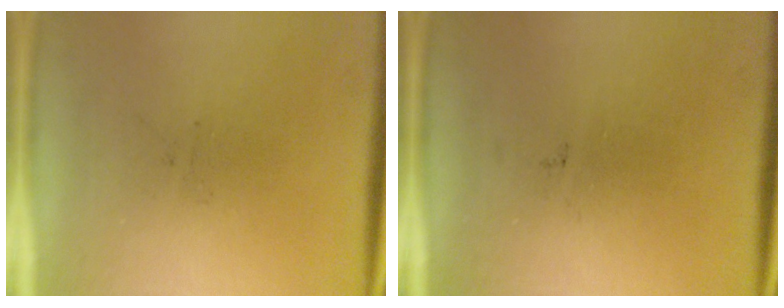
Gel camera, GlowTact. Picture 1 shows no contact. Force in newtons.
{"total": 0.0}